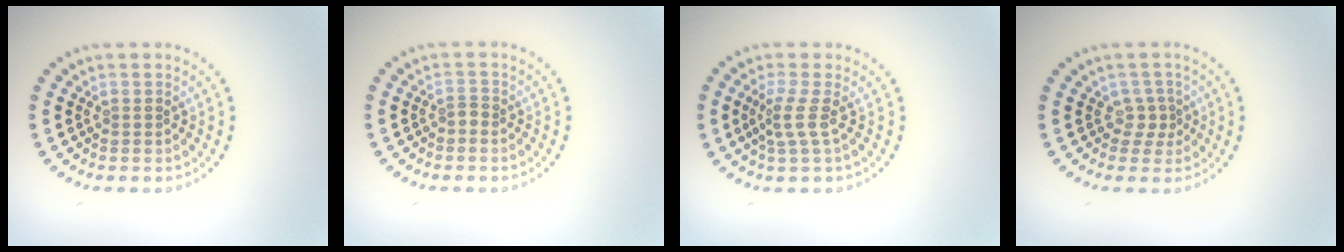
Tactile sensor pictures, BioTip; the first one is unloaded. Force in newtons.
{"total": 0.8, "press": 0.5, "slide": 0.7}
{"total": 2.0, "press": 1.3, "slide": 1.5}
{"total": 1.6, "press": 1.1, "slide": 1.2}